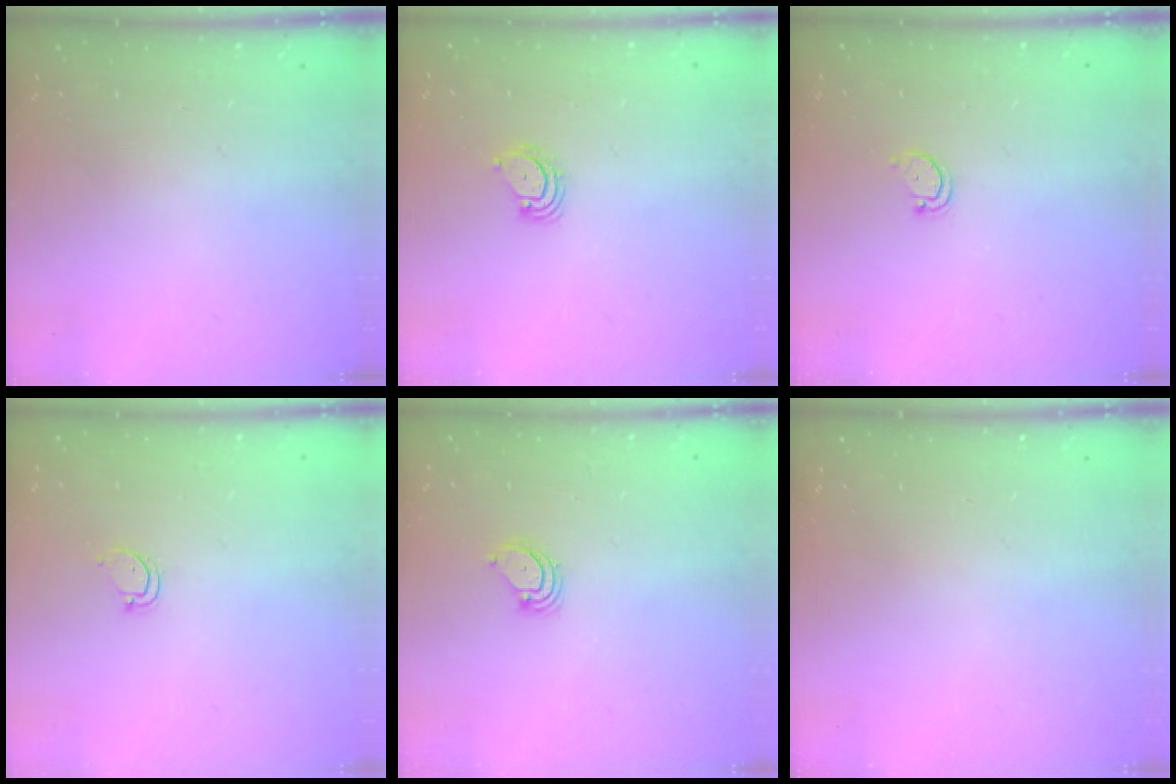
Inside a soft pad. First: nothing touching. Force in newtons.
{"total": 3.8, "press": 3.8, "slide": 0.3}
{"total": 2.3, "press": 2.3, "slide": 0.4}
{"total": 2.6, "press": 2.6, "slide": 0.3}
{"total": 3.2, "press": 3.2, "slide": 0.2}
{"total": 0.0}